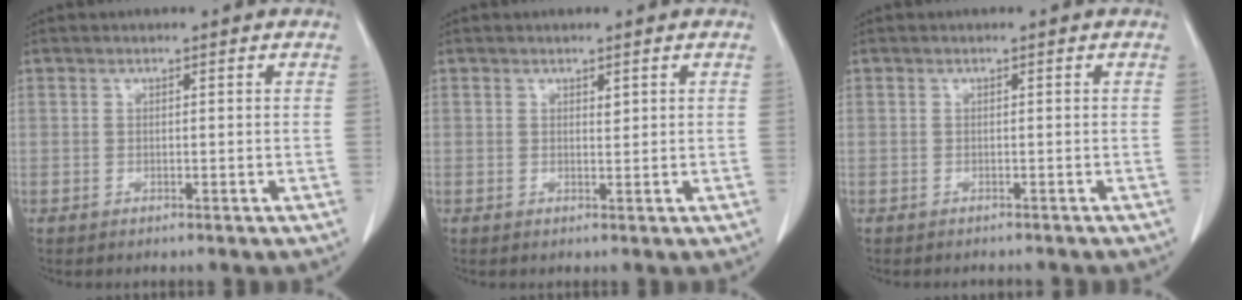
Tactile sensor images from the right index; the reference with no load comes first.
{"total": 0.7, "force": [0.4, 0.3, 0.4], "torque": [-0.007, -0.004, 0.007]}
{"total": 2.7, "force": [-2.4, 1.1, 0.6], "torque": [-0.007, -0.002, -0.029]}